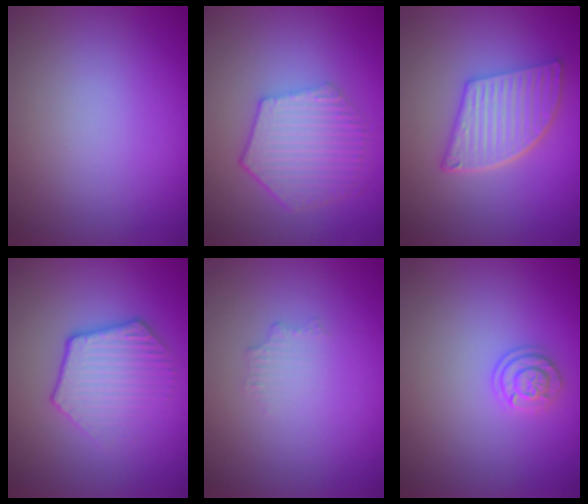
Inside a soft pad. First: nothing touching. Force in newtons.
{"total": 5.5, "press": 4.2, "slide": 3.6}
{"total": 5.4, "press": 4.2, "slide": 3.3}
{"total": 3.6, "press": 3.2, "slide": 1.6}
{"total": 0.6, "press": 0.4, "slide": 0.3}
{"total": 1.9, "press": 1.7, "slide": 0.8}